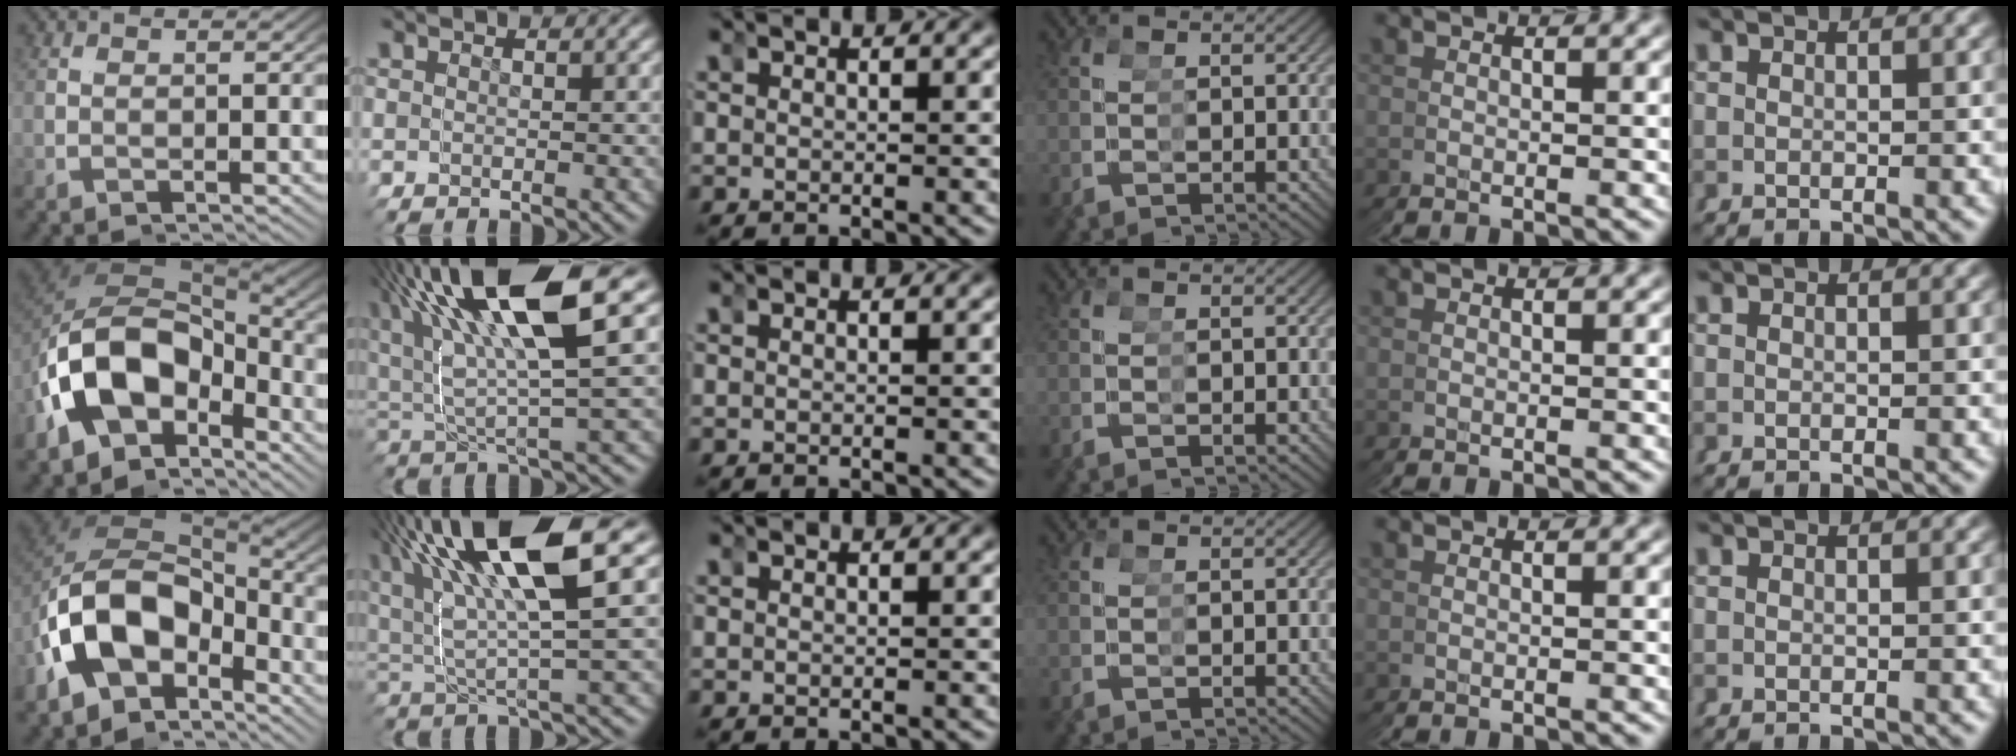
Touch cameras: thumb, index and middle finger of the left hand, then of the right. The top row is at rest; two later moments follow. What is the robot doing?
{"motion": "grasp_and_lifting", "object": "toy banana"}